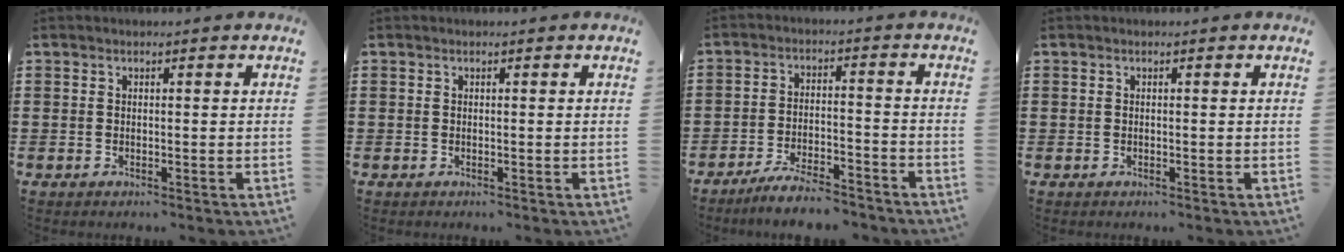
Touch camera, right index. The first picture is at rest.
{"total": 0.0}
{"total": 5.7, "force": [-5.3, 0.5, 1.9], "torque": [-0.045, -0.001, -0.105]}
{"total": 0.0}